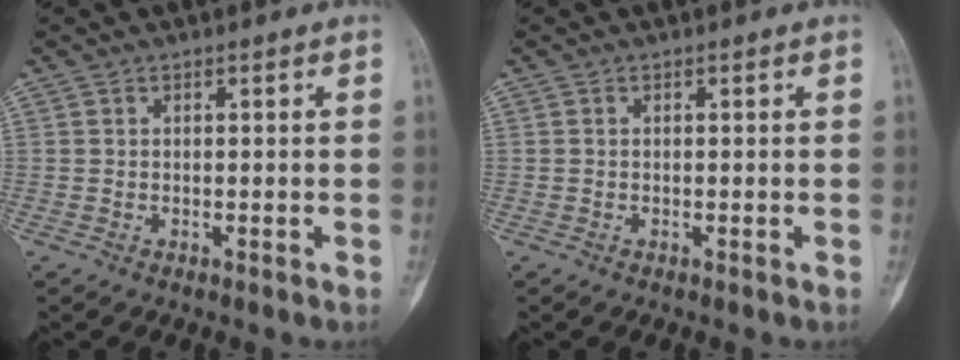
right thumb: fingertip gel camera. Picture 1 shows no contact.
{"total": 0.0}